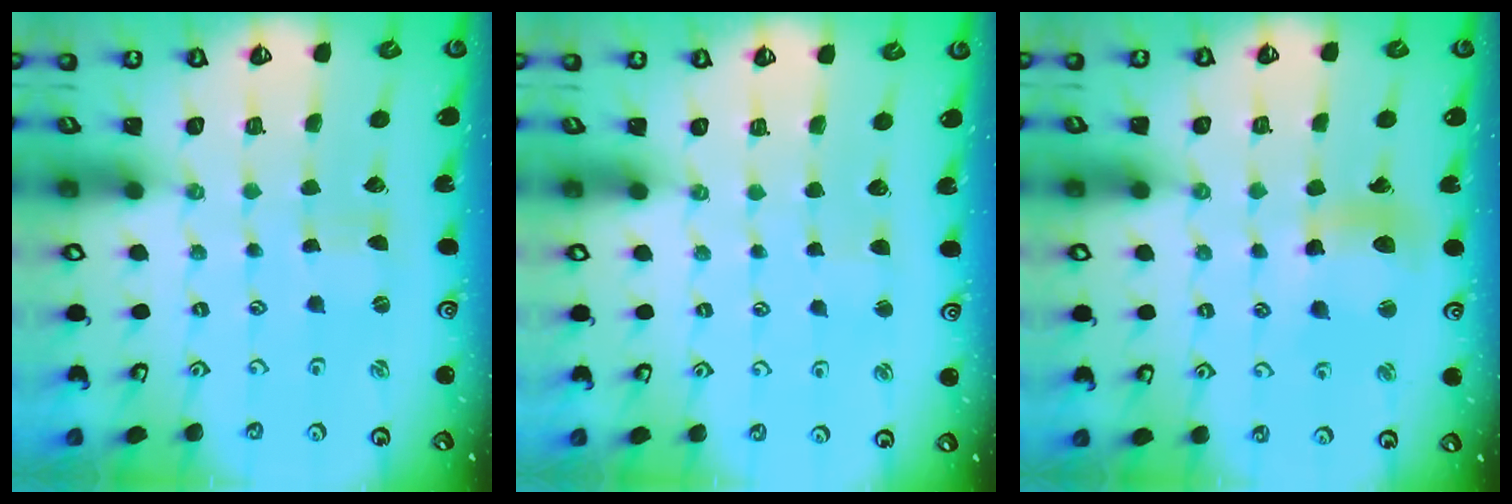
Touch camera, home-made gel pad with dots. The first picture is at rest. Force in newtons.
{"total": 1.6, "press": 1.5, "slide": 0.3}
{"total": 11.1, "press": 11.0, "slide": 1.4}